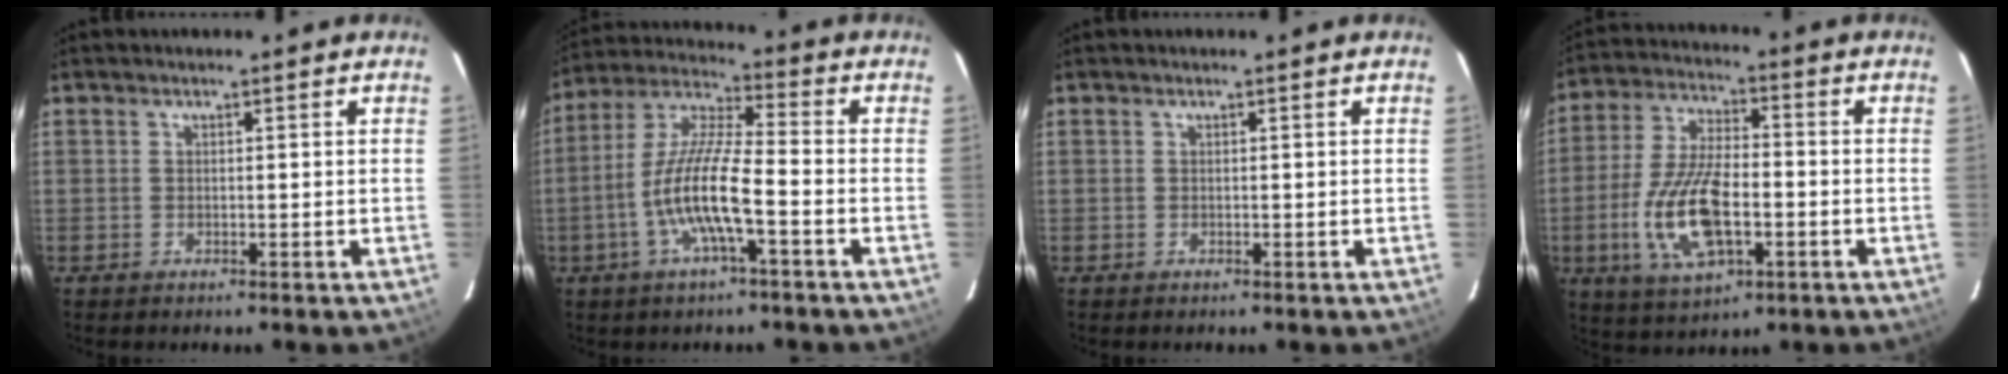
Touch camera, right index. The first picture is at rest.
{"total": 11.8, "force": [-4.1, 1.5, 10.9], "torque": [-0.227, 0.001, -0.084]}
{"total": 0.0}
{"total": 14.7, "force": [-4.0, 6.3, 12.6], "torque": [-0.267, -0.007, -0.071]}